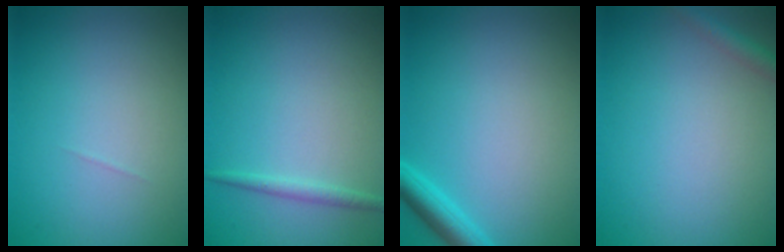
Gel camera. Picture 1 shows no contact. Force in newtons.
{"total": 1.1, "press": 1.1, "slide": 0.1}
{"total": 2.4, "press": 2.4, "slide": 0.2}
{"total": 1.5, "press": 1.5, "slide": 0.1}